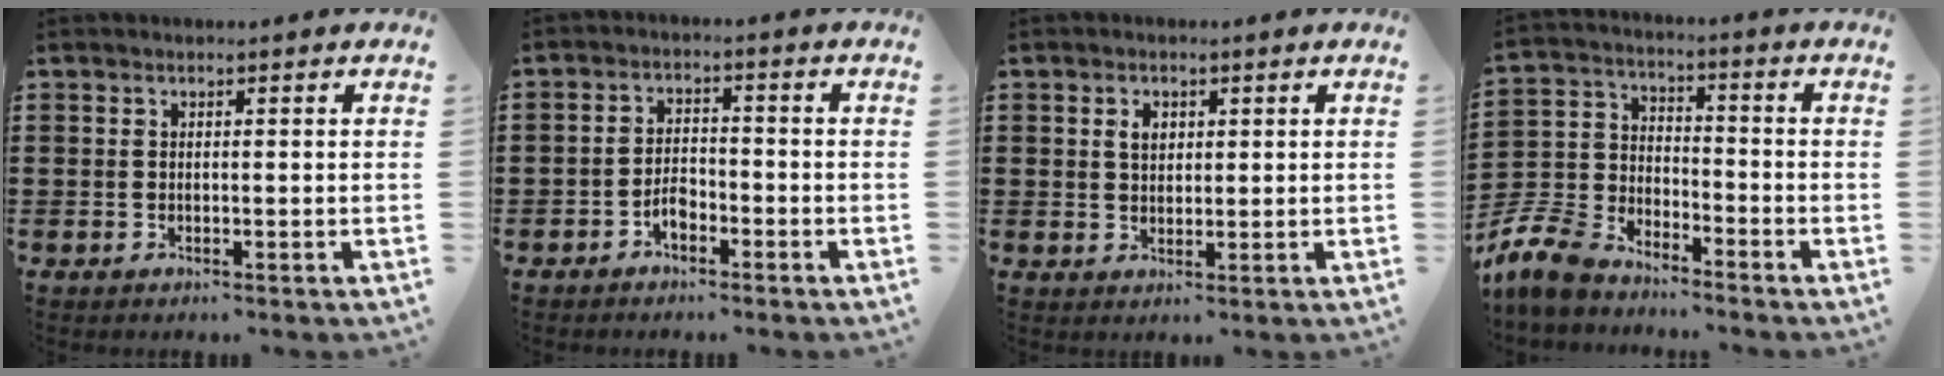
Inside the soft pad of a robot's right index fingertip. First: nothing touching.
{"total": 3.2, "force": [-1.9, 1.7, 1.9], "torque": [-0.044, 0.003, -0.040]}
{"total": 2.5, "force": [0.8, 1.7, 1.6], "torque": [-0.037, 0.008, 0.015]}
{"total": 8.7, "force": [-7.9, 2.7, 2.3], "torque": [-0.076, 0.013, -0.165]}